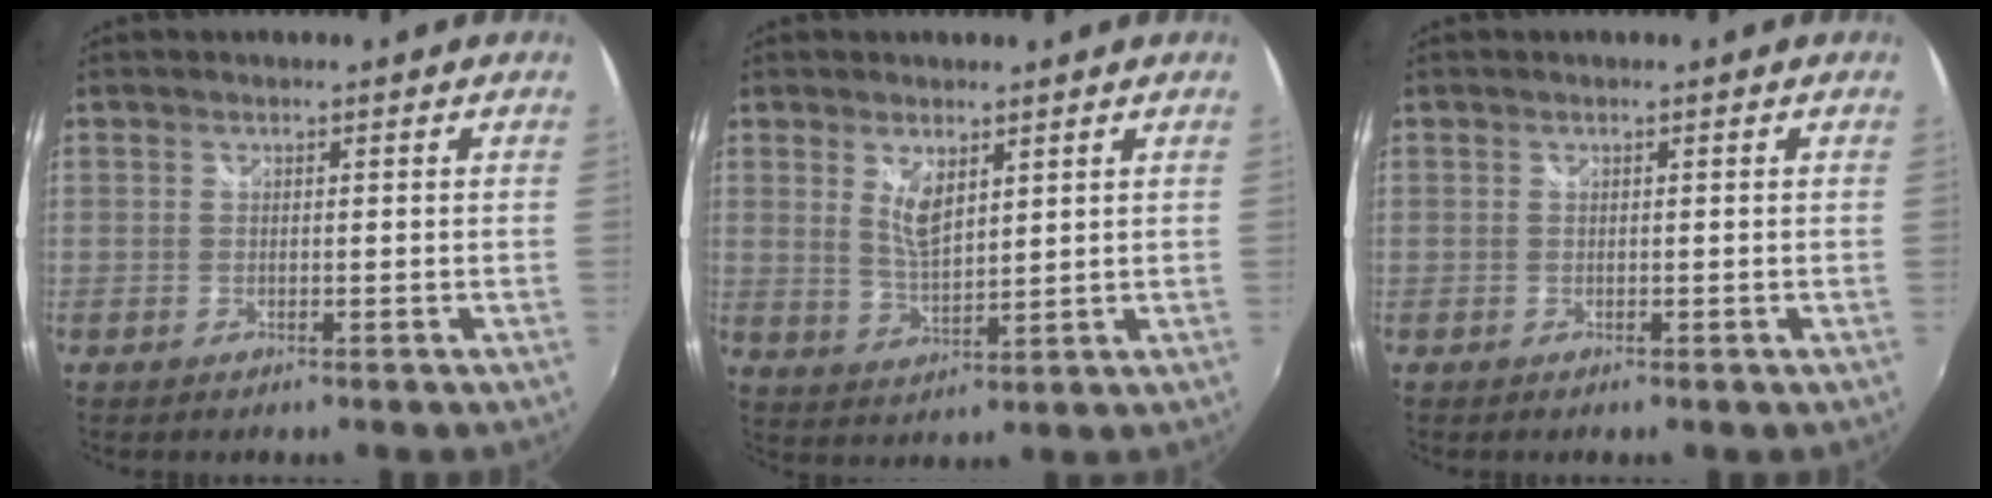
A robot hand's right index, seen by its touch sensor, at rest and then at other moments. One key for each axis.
{"total": 5.2, "fx": 2.5, "fy": 2.0, "fz": 4.1, "tx": -0.071, "ty": -0.008, "tz": 0.048}
{"total": 0.0}